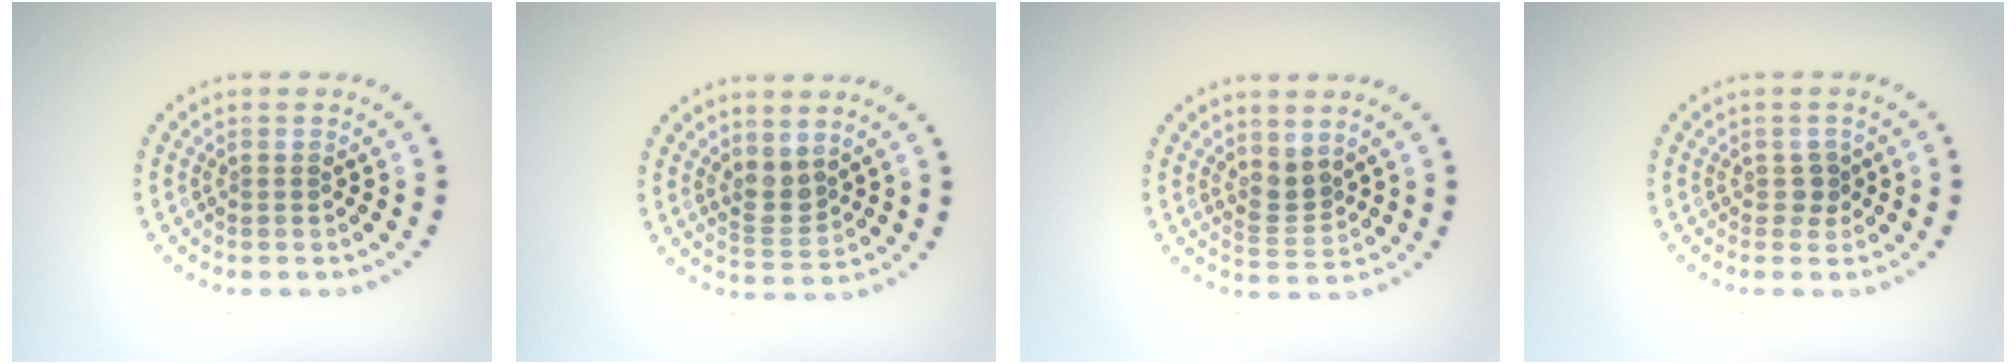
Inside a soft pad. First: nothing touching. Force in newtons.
{"total": 2.2, "press": 1.8, "slide": 1.3}
{"total": 2.2, "press": 1.6, "slide": 1.5}
{"total": 1.0, "press": 0.8, "slide": 0.6}